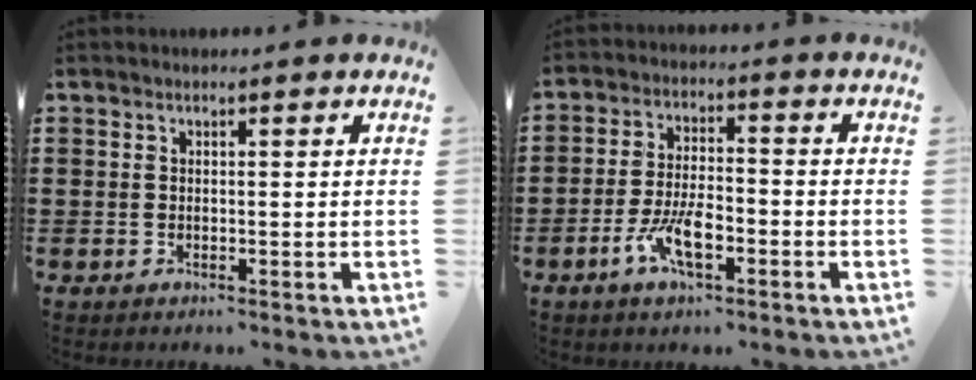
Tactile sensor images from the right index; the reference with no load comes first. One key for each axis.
{"total": 7.1, "fx": -3.3, "fy": 2.7, "fz": 5.7, "tx": -0.132, "ty": -0.008, "tz": -0.066}